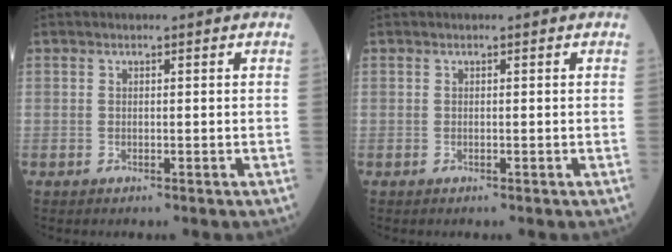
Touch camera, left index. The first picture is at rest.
{"total": 0.0}